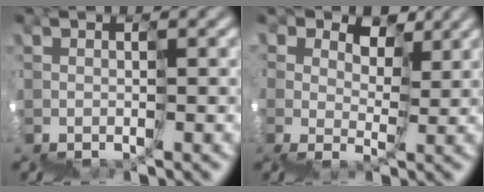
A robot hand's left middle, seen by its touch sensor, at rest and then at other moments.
{"total": 4.8, "force": [3.4, 3.3, 1.2], "torque": [-0.005, 0.019, 0.068]}